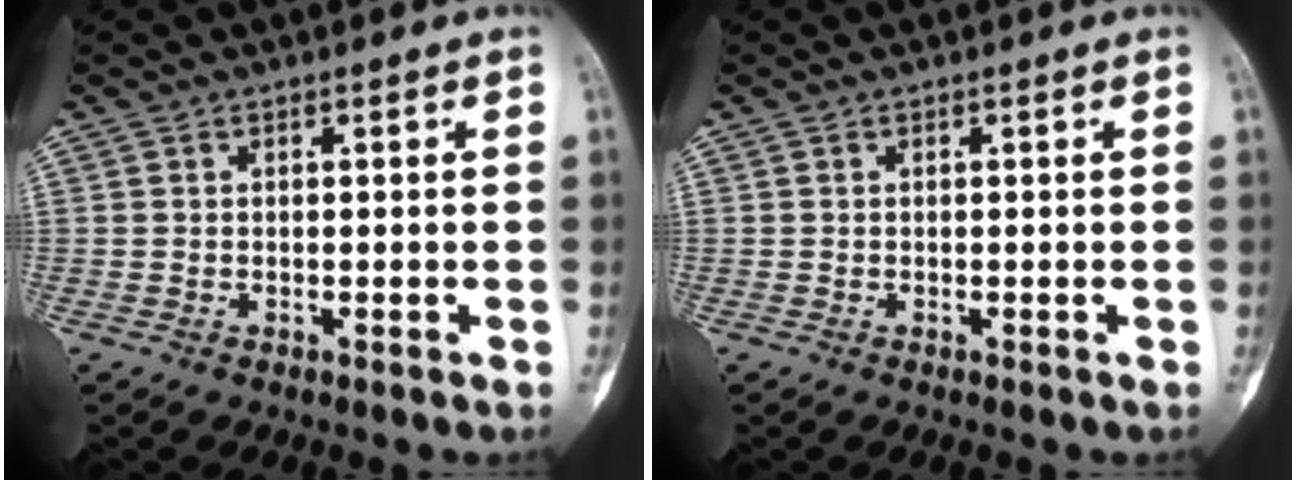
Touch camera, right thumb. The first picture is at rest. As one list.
[{"total": 0.0}]